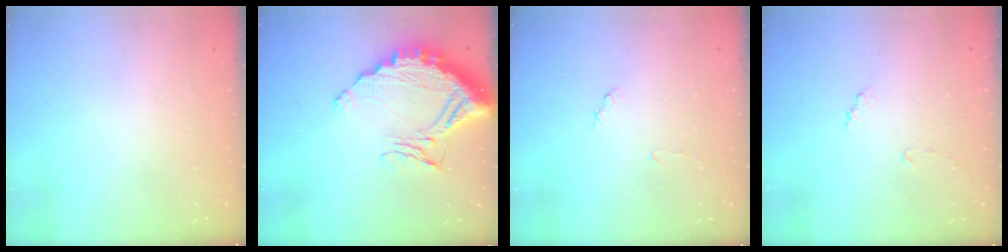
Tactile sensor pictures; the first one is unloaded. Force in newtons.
{"total": 16.3, "press": 16.3, "slide": 1.0}
{"total": 6.9, "press": 6.9, "slide": 0.5}
{"total": 7.1, "press": 7.1, "slide": 0.5}